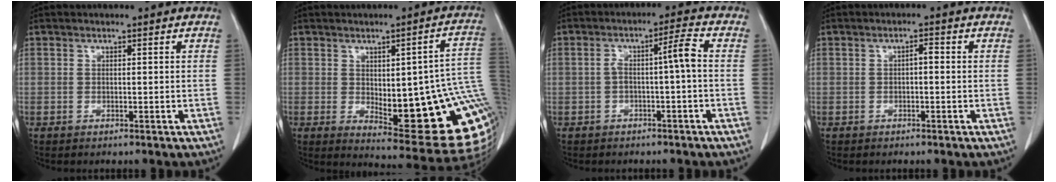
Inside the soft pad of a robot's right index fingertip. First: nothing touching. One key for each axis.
{"total": 22.3, "fx": -1.3, "fy": 5.9, "fz": 21.5, "tx": -0.192, "ty": 0.006, "tz": 0.004}
{"total": 4.3, "fx": -0.5, "fy": 0.0, "fz": 4.3, "tx": -0.073, "ty": 0.021, "tz": -0.007}
{"total": 1.3, "fx": 0.0, "fy": 0.5, "fz": 1.3, "tx": -0.018, "ty": 0.005, "tz": -0.001}